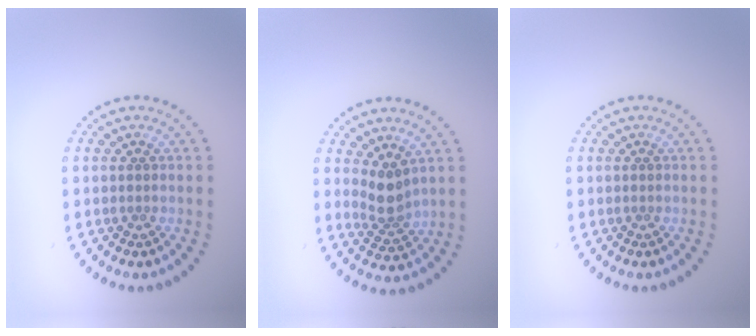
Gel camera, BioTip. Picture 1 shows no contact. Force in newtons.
{"total": 2.7, "press": 2.1, "slide": 1.7}
{"total": 0.0}